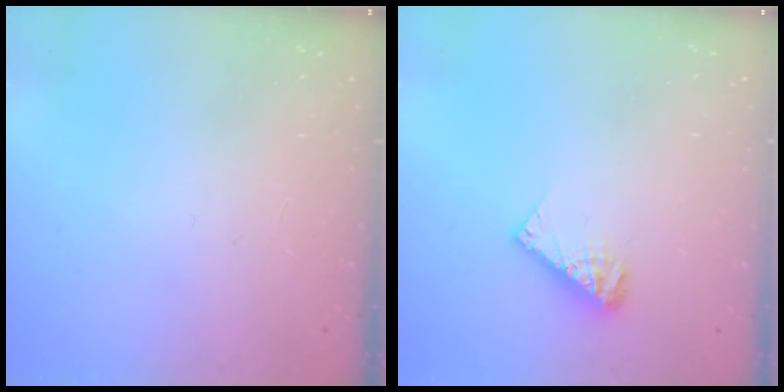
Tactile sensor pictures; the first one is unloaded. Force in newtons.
{"total": 6.6, "press": 6.5, "slide": 0.5}